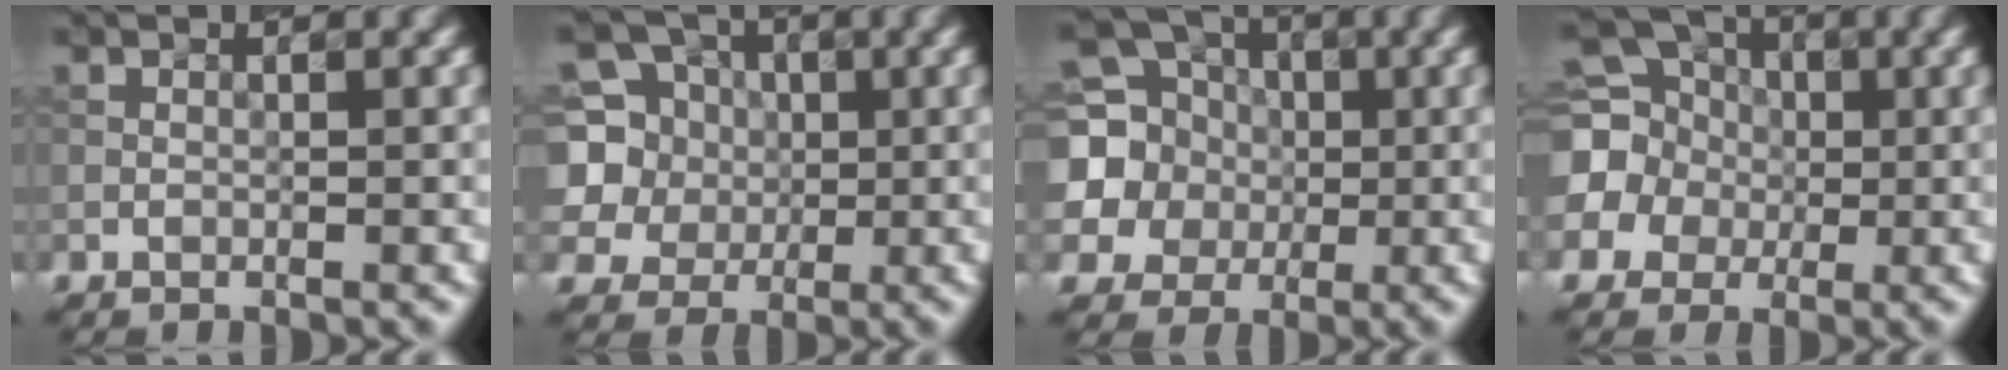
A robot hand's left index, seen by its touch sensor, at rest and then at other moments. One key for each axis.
{"total": 8.1, "fx": 1.7, "fy": 7.3, "fz": 3.1, "tx": -0.078, "ty": 0.031, "tz": 0.013}
{"total": 10.2, "fx": 1.1, "fy": 9.5, "fz": 3.7, "tx": -0.121, "ty": 0.029, "tz": -0.006}
{"total": 10.9, "fx": 1.0, "fy": 10.0, "fz": 4.2, "tx": -0.120, "ty": 0.020, "tz": -0.015}